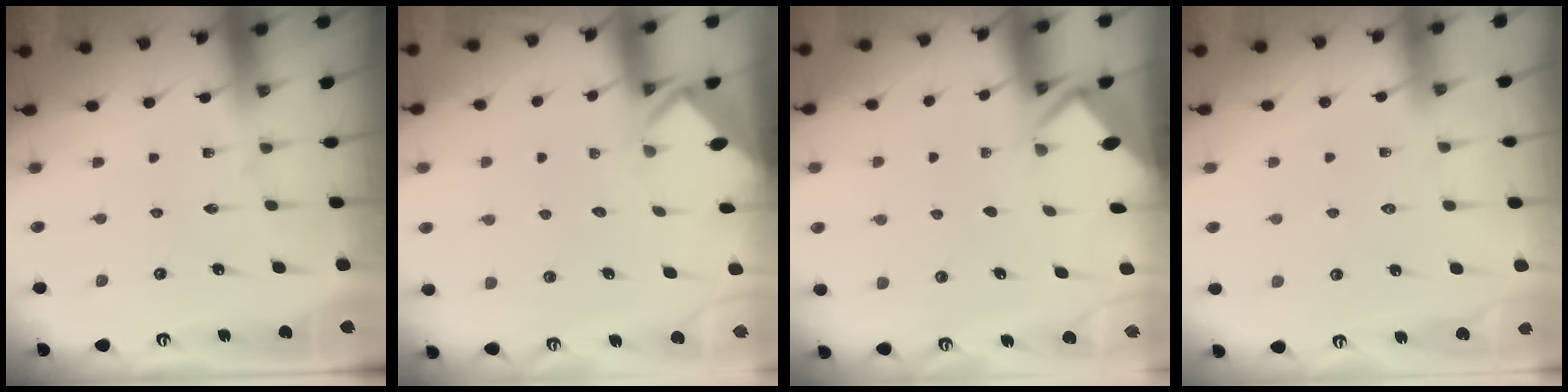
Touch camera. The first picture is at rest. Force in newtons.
{"total": 3.4, "press": 3.4, "slide": 0.1}
{"total": 2.8, "press": 2.8, "slide": 0.2}
{"total": 2.9, "press": 2.9, "slide": 0.4}